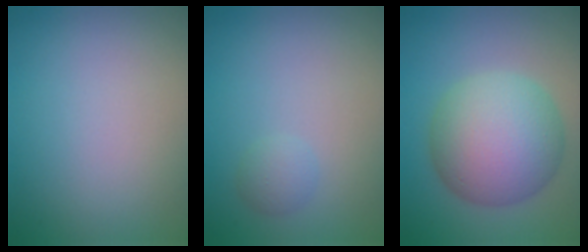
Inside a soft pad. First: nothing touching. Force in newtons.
{"total": 1.2, "press": 1.2, "slide": 0.1}
{"total": 9.2, "press": 9.2, "slide": 0.2}